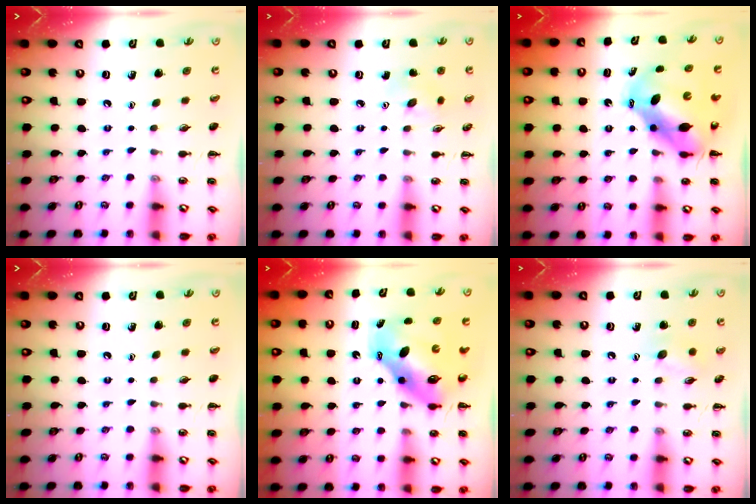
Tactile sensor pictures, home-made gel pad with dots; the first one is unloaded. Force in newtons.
{"total": 4.0, "press": 3.8, "slide": 1.1}
{"total": 10.2, "press": 9.8, "slide": 2.8}
{"total": 0.0}
{"total": 10.1, "press": 9.7, "slide": 2.7}
{"total": 7.5, "press": 7.4, "slide": 1.3}